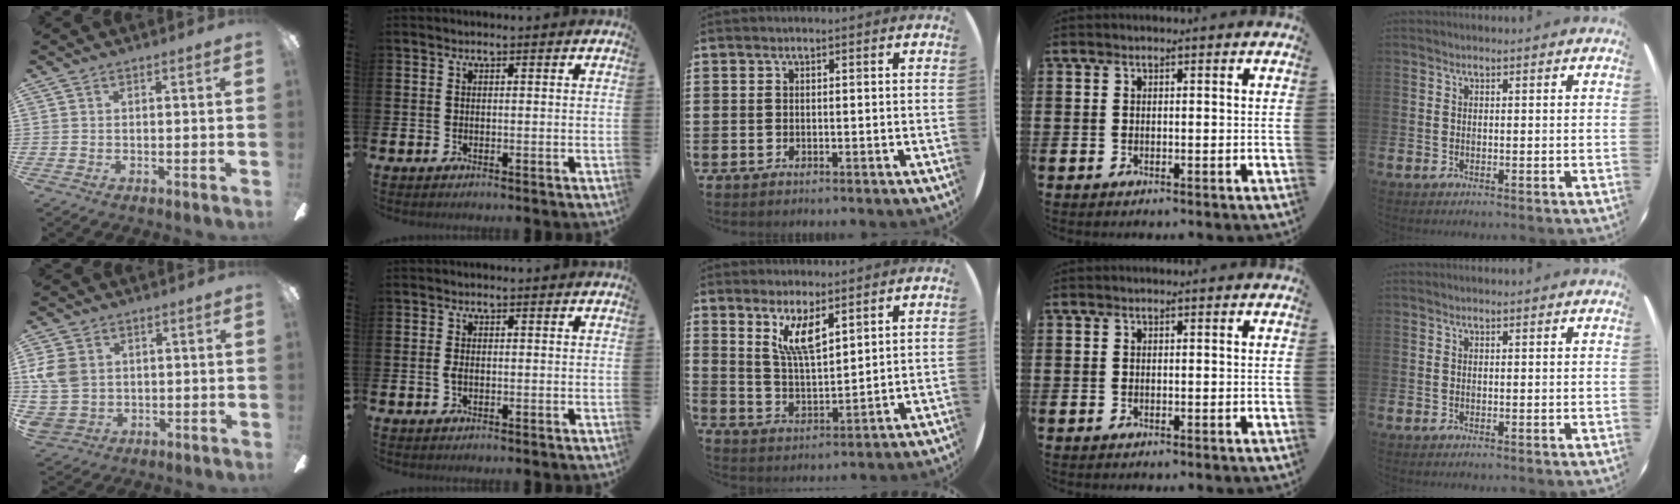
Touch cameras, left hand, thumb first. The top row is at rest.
{"thumb": {"total": 9.6, "force": [2.1, 7.9, 4.9], "torque": [-0.128, 0.009, 0.044]}, "index": {"total": 1.3, "force": [-0.2, 0.7, 1.1], "torque": [-0.025, 0.002, -0.003]}, "middle": {"total": 6.8, "force": [4.6, 1.9, 4.5], "torque": [-0.093, -0.016, 0.079]}}